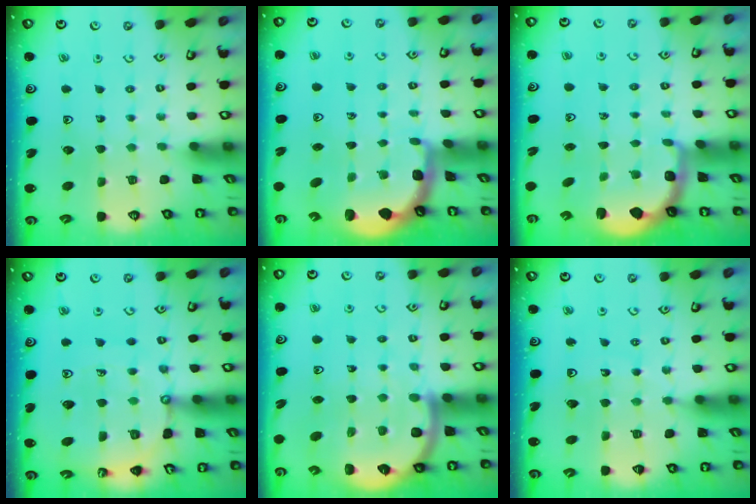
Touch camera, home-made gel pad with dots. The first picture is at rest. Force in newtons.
{"total": 2.0, "press": 1.8, "slide": 0.9}
{"total": 2.2, "press": 1.5, "slide": 1.6}
{"total": 13.2, "press": 13.1, "slide": 1.7}
{"total": 8.0, "press": 7.8, "slide": 1.5}
{"total": 4.9, "press": 4.3, "slide": 2.3}